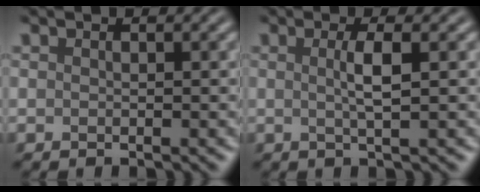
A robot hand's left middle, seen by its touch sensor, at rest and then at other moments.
{"total": 2.3, "force": [0.2, 0.5, 2.2], "torque": [-0.040, 0.003, 0.000]}